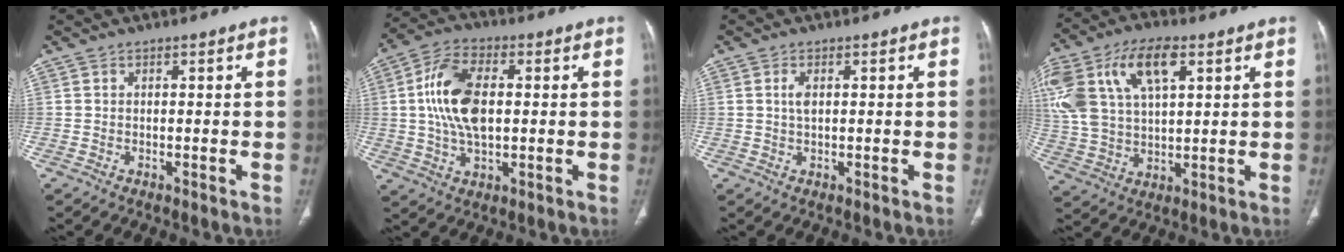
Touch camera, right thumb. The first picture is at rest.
{"total": 13.0, "force": [1.2, 7.2, 10.8], "torque": [-0.207, 0.013, 0.022]}
{"total": 1.9, "force": [0.5, 0.9, 1.6], "torque": [-0.033, 0.003, 0.013]}
{"total": 20.9, "force": [8.1, 11.3, 15.6], "torque": [-0.343, 0.019, 0.151]}